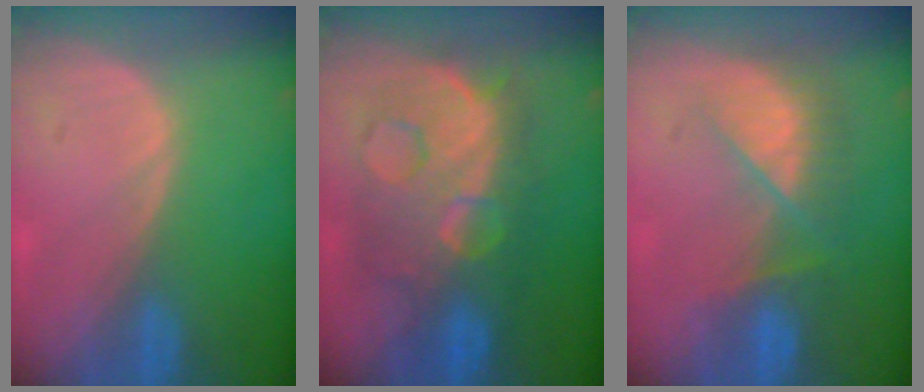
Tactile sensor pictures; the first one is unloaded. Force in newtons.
{"total": 12.1, "press": 12.0, "slide": 1.4}
{"total": 7.8, "press": 7.1, "slide": 3.1}